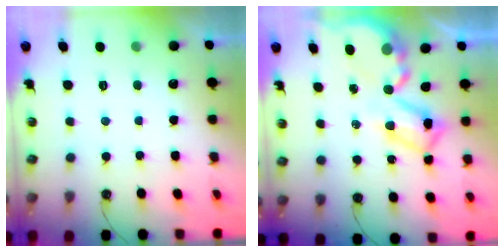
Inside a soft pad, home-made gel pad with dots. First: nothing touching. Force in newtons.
{"total": 8.2, "press": 8.2, "slide": 0.7}